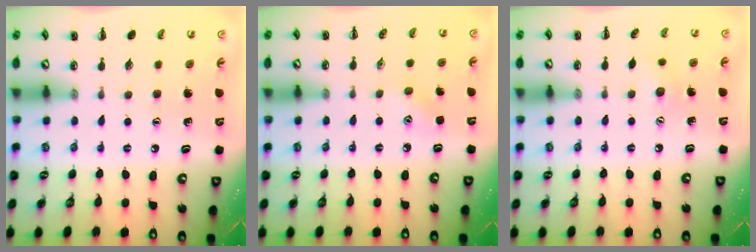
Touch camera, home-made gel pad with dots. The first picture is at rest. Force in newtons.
{"total": 3.9, "press": 3.8, "slide": 1.0}
{"total": 4.0, "press": 3.9, "slide": 0.7}